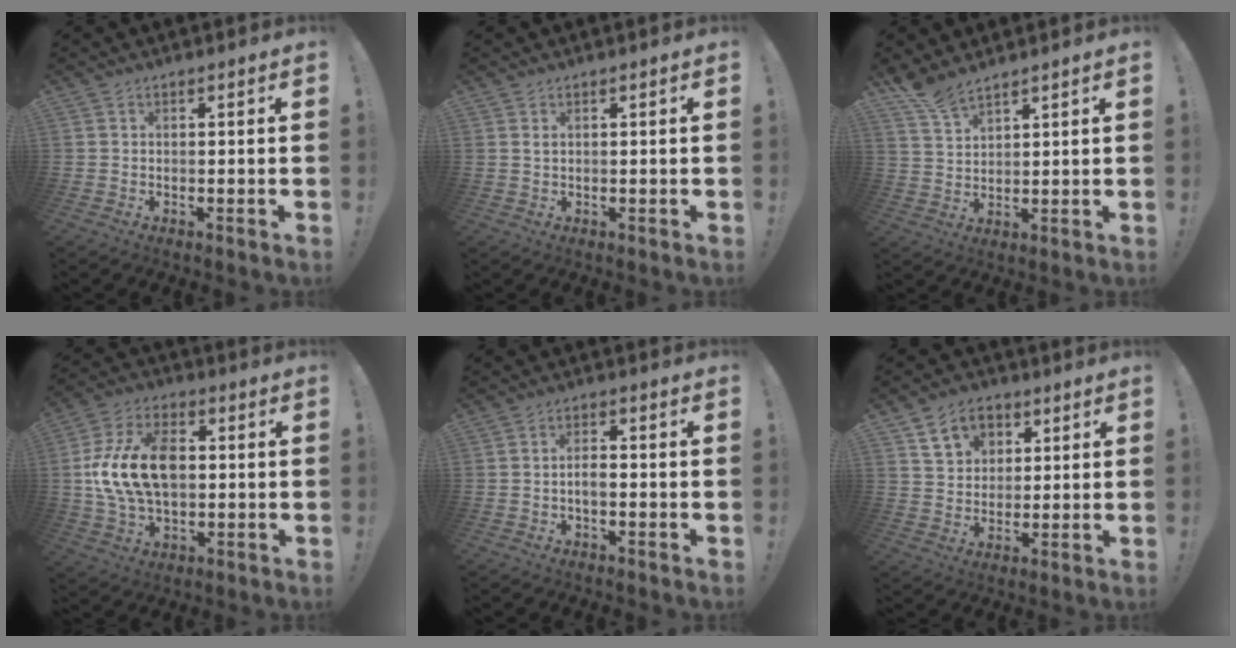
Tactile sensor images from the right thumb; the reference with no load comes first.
{"total": 1.1, "force": [0.6, 0.2, 0.9], "torque": [-0.021, 0.001, 0.011]}
{"total": 6.4, "force": [5.8, 1.3, 2.4], "torque": [-0.047, -0.036, 0.107]}
{"total": 18.6, "force": [0.6, 12.3, 14.0], "torque": [-0.244, 0.010, 0.013]}
{"total": 3.2, "force": [-0.9, 1.4, 2.8], "torque": [-0.055, 0.001, -0.018]}
{"total": 10.2, "force": [4.9, 7.8, 4.3], "torque": [-0.057, -0.015, 0.095]}